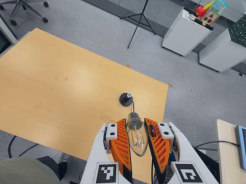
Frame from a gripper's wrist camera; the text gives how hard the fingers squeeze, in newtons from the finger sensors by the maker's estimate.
{"total": 20.5, "left": 22.4, "right": 18.6}